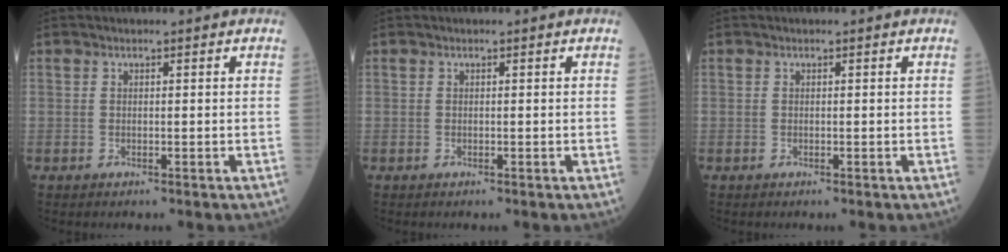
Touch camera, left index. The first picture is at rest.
{"total": 0.0}
{"total": 0.0}